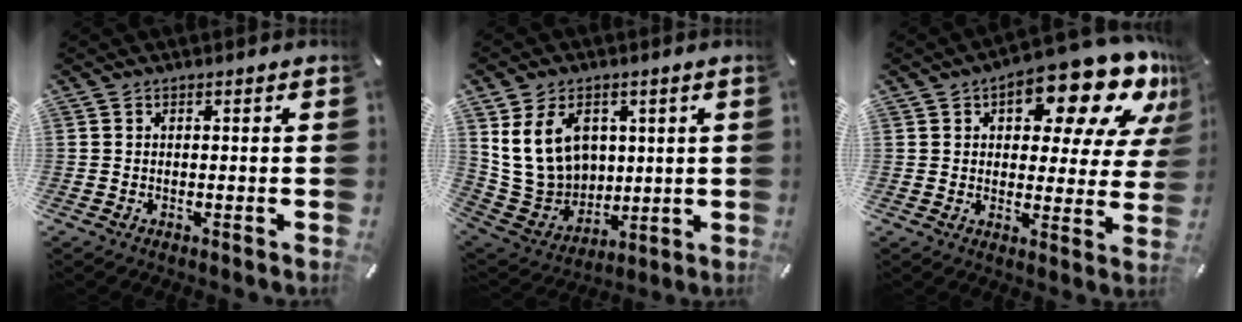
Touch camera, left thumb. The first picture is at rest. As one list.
[{"total": 14.2, "force": [4.6, 11.5, 6.9], "torque": [-0.138, -0.015, 0.096]}, {"total": 18.3, "force": [11.9, 8.0, 11.3], "torque": [-0.146, -0.088, 0.196]}]